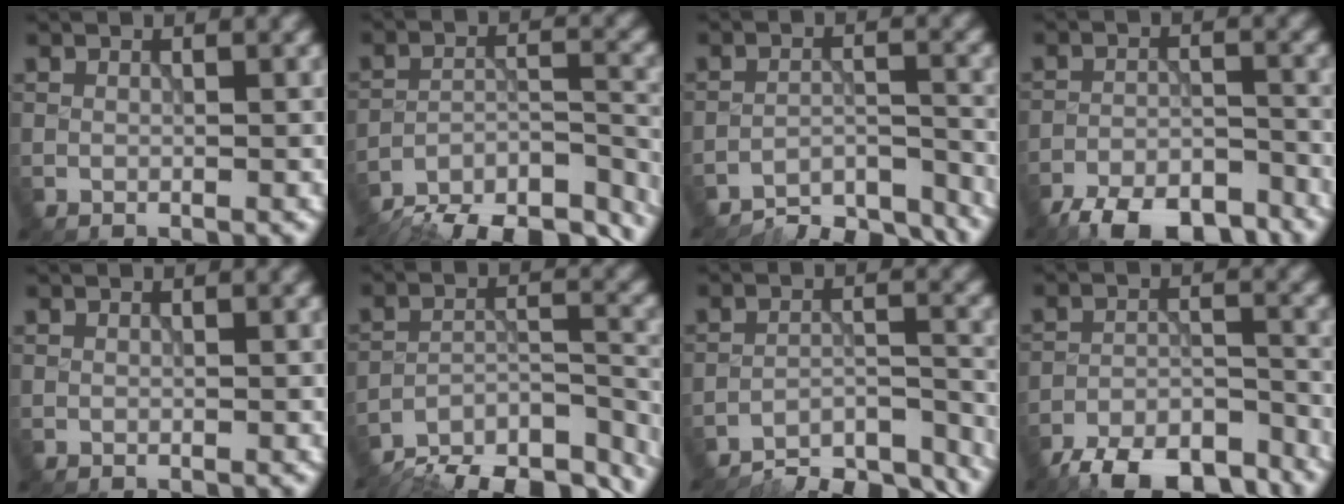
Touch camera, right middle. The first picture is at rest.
{"total": 15.1, "force": [-13.9, 4.2, 4.2], "torque": [-0.060, -0.002, -0.181]}
{"total": 7.6, "force": [-7.2, 1.4, 1.9], "torque": [-0.025, -0.001, -0.113]}
{"total": 8.3, "force": [-7.1, 2.7, 3.5], "torque": [-0.054, -0.008, -0.120]}
{"total": 0.0}
{"total": 13.5, "force": [-12.3, 3.7, 4.1], "torque": [-0.058, 0.001, -0.165]}
{"total": 9.6, "force": [-9.1, 1.9, 2.4], "torque": [-0.028, 0.000, -0.130]}
{"total": 9.6, "force": [-8.2, 3.0, 3.8], "torque": [-0.061, -0.009, -0.137]}